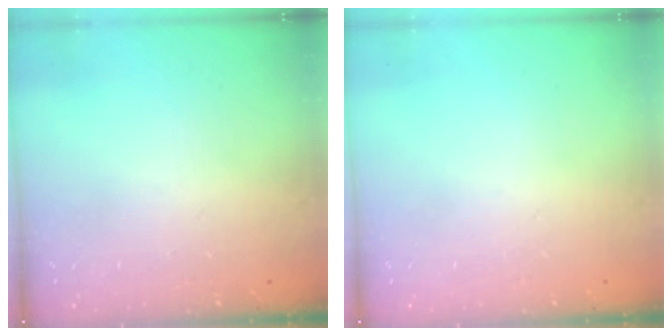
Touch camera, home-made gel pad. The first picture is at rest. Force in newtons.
{"total": 0.0}